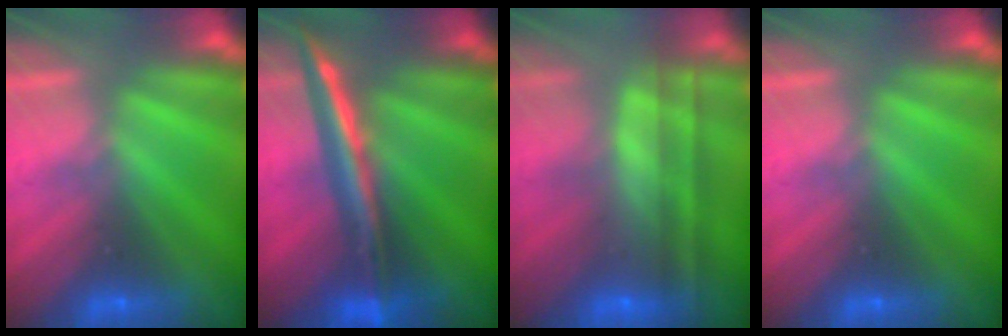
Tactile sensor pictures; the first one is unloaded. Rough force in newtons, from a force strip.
{"total": 2.9}
{"total": 7.8}
{"total": 0.0}